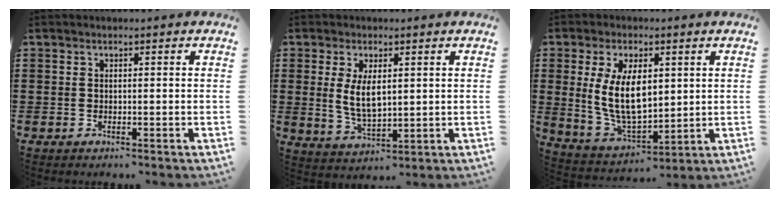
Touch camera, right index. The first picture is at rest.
{"total": 5.6, "force": [0.8, 2.6, 4.9], "torque": [-0.090, 0.002, 0.013]}
{"total": 10.3, "force": [1.7, 5.4, 8.6], "torque": [-0.195, 0.003, 0.027]}